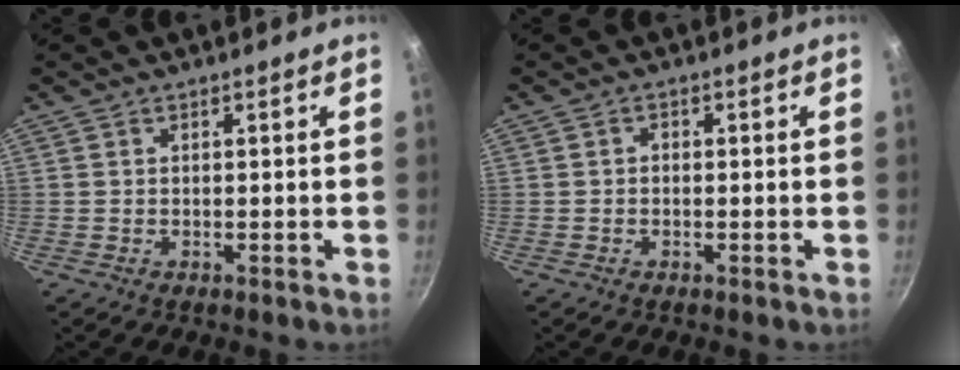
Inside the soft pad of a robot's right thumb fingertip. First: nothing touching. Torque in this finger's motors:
{"motor_torque": [-0.28, -0.06, 0.19, -0.17, 0.01]}